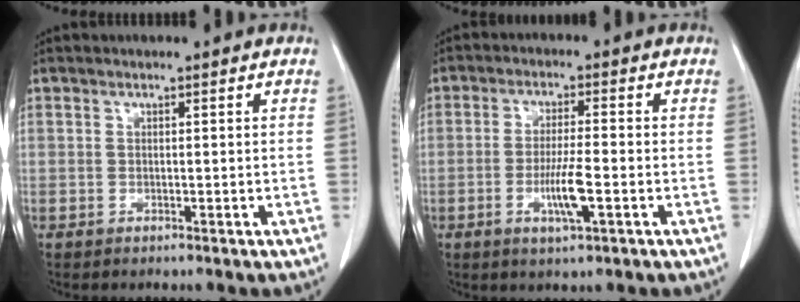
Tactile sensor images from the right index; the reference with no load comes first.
{"total": 5.9, "force": [-2.0, 0.4, 5.6], "torque": [-0.107, -0.009, -0.035]}